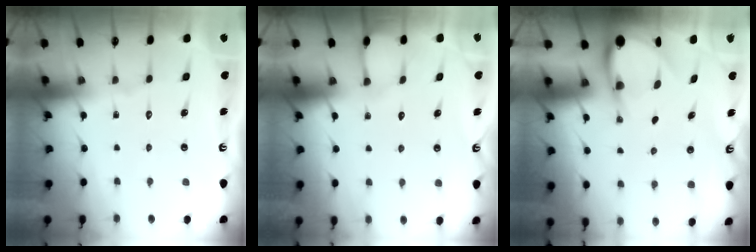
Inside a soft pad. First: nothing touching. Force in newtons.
{"total": 2.4, "press": 2.4, "slide": 0.3}
{"total": 4.6, "press": 4.5, "slide": 0.4}